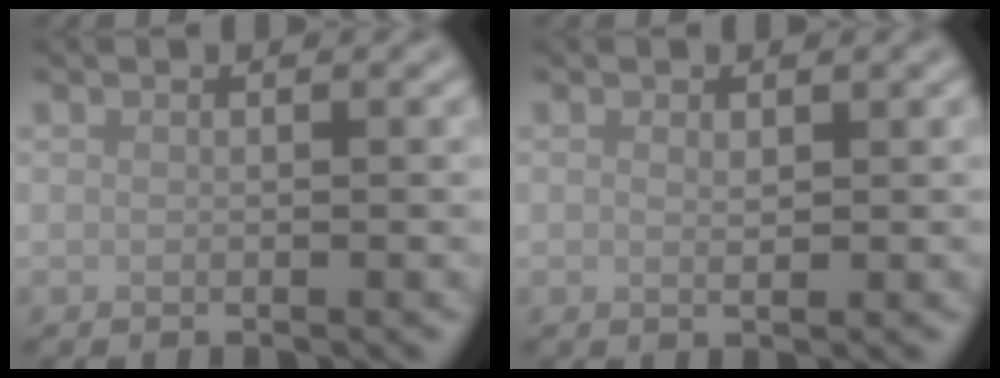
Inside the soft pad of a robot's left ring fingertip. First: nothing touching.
{"total": 0.8, "force": [0.3, 0.4, 0.7], "torque": [-0.010, -0.003, 0.006]}